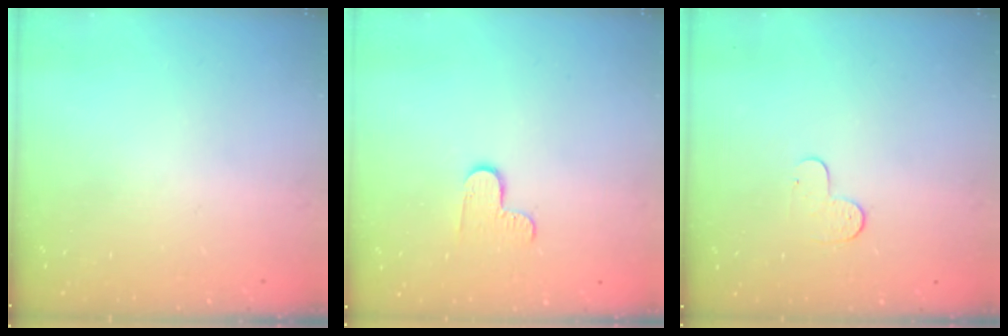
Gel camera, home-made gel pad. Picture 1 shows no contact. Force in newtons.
{"total": 5.1, "press": 5.0, "slide": 0.5}
{"total": 4.3, "press": 4.2, "slide": 0.4}